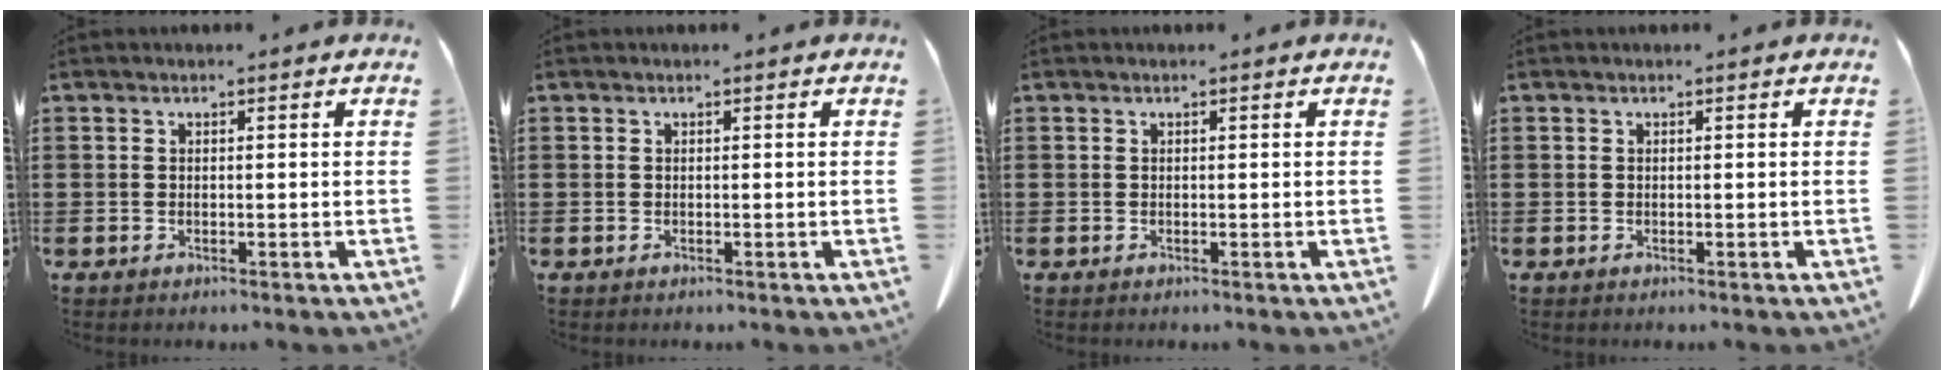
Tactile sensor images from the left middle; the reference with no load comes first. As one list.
[{"total": 0.0}, {"total": 0.0}, {"total": 0.0}]